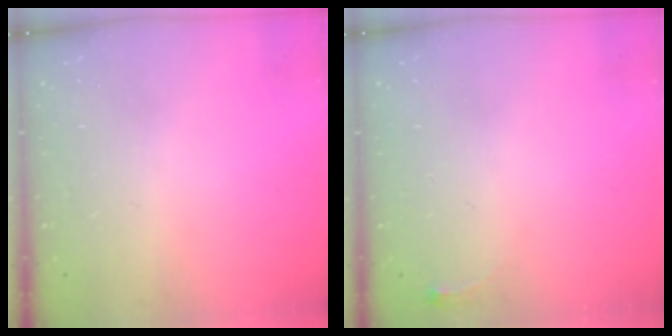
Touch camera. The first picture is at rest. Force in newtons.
{"total": 2.8, "press": 2.8, "slide": 0.4}